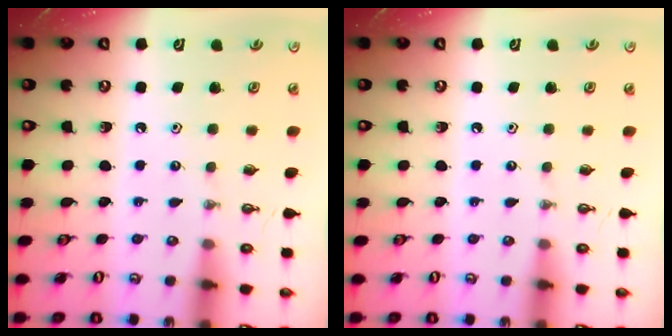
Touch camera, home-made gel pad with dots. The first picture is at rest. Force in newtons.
{"total": 0.0}